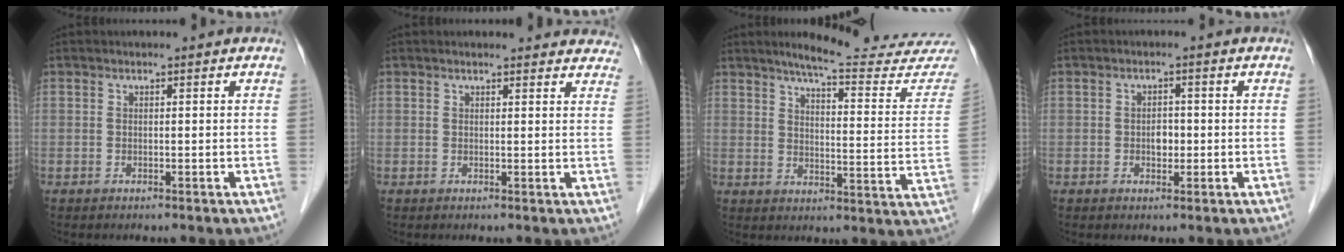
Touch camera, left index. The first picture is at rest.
{"total": 9.9, "force": [9.3, 2.4, 2.3], "torque": [0.004, -0.001, 0.079]}
{"total": 19.9, "force": [18.6, 1.3, 7.1], "torque": [-0.083, -0.084, 0.217]}
{"total": 2.0, "force": [-0.8, 1.2, 1.4], "torque": [-0.019, -0.001, -0.011]}